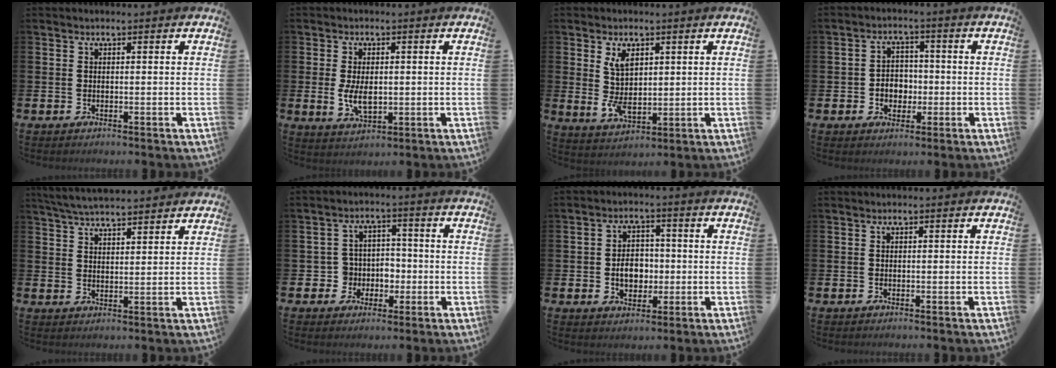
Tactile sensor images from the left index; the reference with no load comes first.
{"total": 4.6, "force": [0.0, 2.5, 3.8], "torque": [-0.061, 0.001, -0.001]}
{"total": 5.1, "force": [1.8, 3.0, 3.7], "torque": [-0.055, -0.007, 0.028]}
{"total": 3.4, "force": [-0.8, 3.0, 1.3], "torque": [-0.026, 0.004, -0.023]}
{"total": 4.8, "force": [4.8, 0.2, 0.9], "torque": [-0.038, -0.018, 0.087]}
{"total": 4.5, "force": [-1.4, 4.2, 0.5], "torque": [-0.028, 0.008, -0.031]}
{"total": 4.6, "force": [-0.8, 3.6, 2.8], "torque": [-0.037, 0.001, -0.024]}
{"total": 0.0}